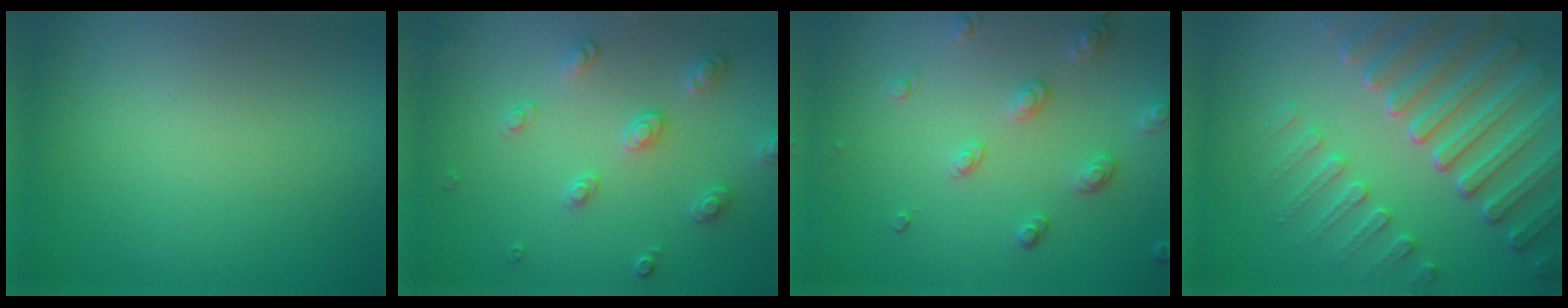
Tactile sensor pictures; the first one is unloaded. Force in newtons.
{"total": 2.6, "press": 2.6, "slide": 0.2}
{"total": 2.6, "press": 2.6, "slide": 0.6}
{"total": 7.8, "press": 5.9, "slide": 5.1}